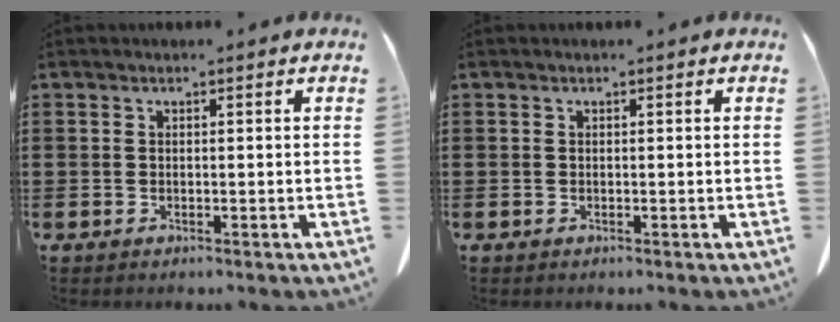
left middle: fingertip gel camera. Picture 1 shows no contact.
{"total": 0.0}